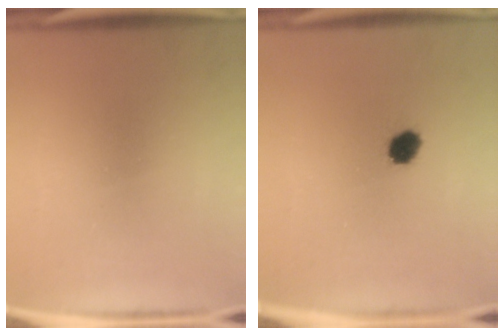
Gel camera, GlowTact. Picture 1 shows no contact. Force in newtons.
{"total": 4.2}